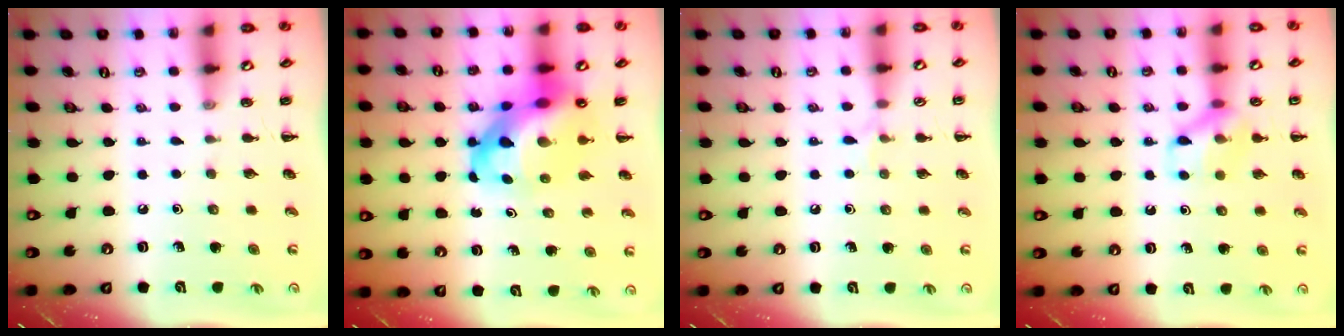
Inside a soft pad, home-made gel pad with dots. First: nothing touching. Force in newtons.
{"total": 13.2, "press": 12.8, "slide": 3.5}
{"total": 4.5, "press": 4.2, "slide": 1.5}
{"total": 11.3, "press": 11.2, "slide": 1.0}